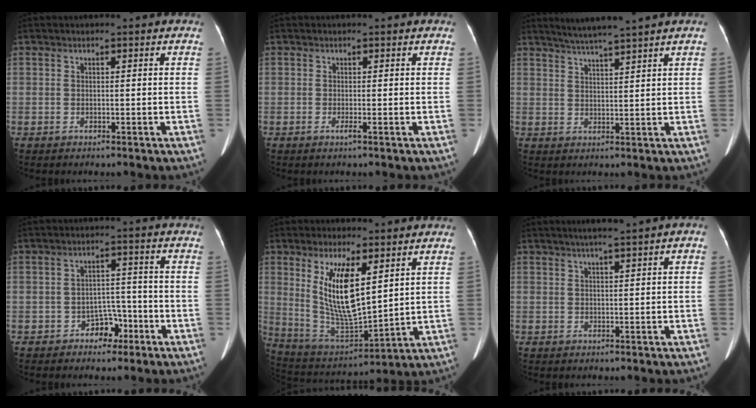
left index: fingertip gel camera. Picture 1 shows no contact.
{"total": 0.6, "force": [-0.2, -0.2, 0.5], "torque": [-0.007, 0.000, -0.003]}
{"total": 6.0, "force": [5.1, -1.5, 2.7], "torque": [-0.048, 0.010, 0.089]}
{"total": 3.9, "force": [-2.5, 2.6, 1.6], "torque": [-0.021, 0.016, -0.036]}
{"total": 12.6, "force": [4.4, 3.2, 11.3], "torque": [-0.226, -0.013, 0.095]}
{"total": 2.8, "force": [1.3, 0.0, 2.5], "torque": [-0.039, 0.013, 0.023]}